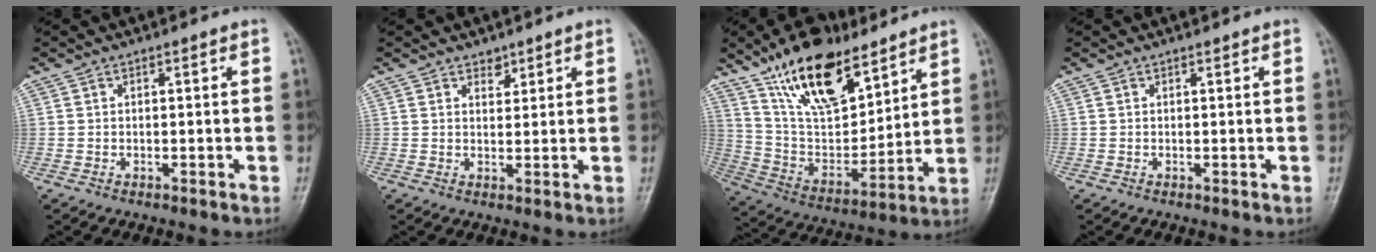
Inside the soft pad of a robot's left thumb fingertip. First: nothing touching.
{"total": 2.2, "force": [1.7, 1.3, 0.5], "torque": [0.008, -0.011, 0.024]}
{"total": 20.1, "force": [13.1, 8.8, 12.5], "torque": [-0.174, -0.060, 0.246]}
{"total": 0.0}